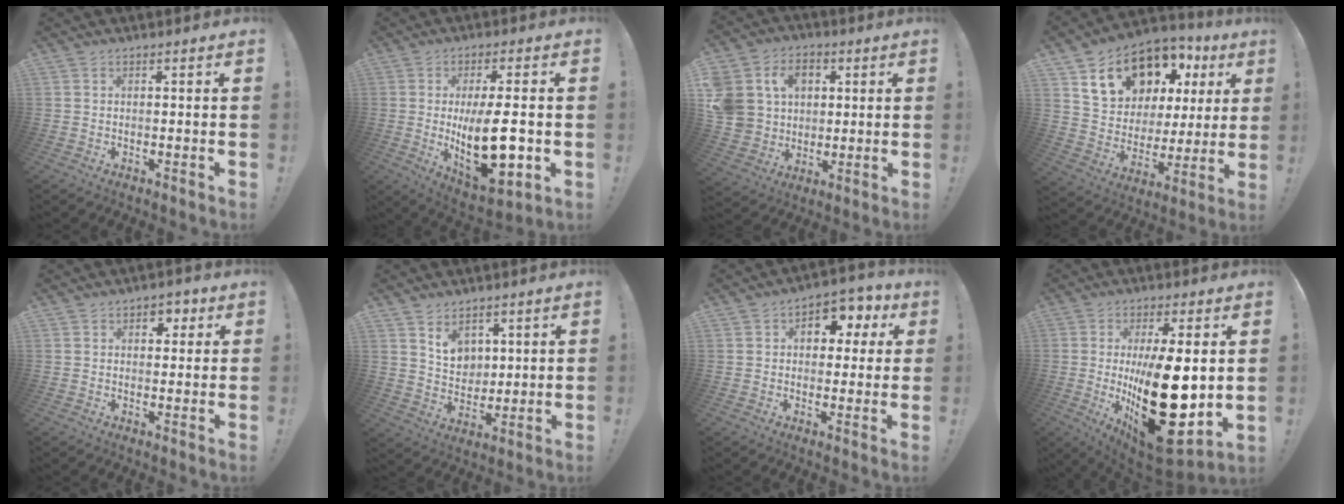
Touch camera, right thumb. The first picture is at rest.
{"total": 17.5, "force": [-1.4, 6.9, 16.0], "torque": [-0.262, -0.013, -0.015]}
{"total": 13.0, "force": [3.3, 11.4, 5.4], "torque": [-0.105, -0.007, 0.070]}
{"total": 17.7, "force": [10.8, 11.7, 7.8], "torque": [-0.130, -0.063, 0.220]}
{"total": 3.9, "force": [1.6, 3.1, 1.8], "torque": [-0.008, -0.002, 0.022]}
{"total": 7.6, "force": [4.6, 5.5, 2.5], "torque": [-0.030, -0.038, 0.087]}
{"total": 7.8, "force": [2.3, 5.8, 4.7], "torque": [-0.048, -0.008, 0.040]}
{"total": 26.8, "force": [-0.9, 11.1, 24.4], "torque": [-0.393, -0.029, 0.003]}